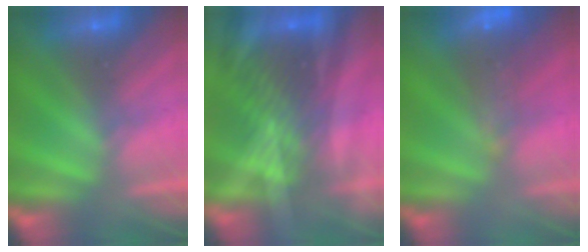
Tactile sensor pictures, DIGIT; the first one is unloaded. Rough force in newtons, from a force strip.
{"total": 2.9}
{"total": 6.4}